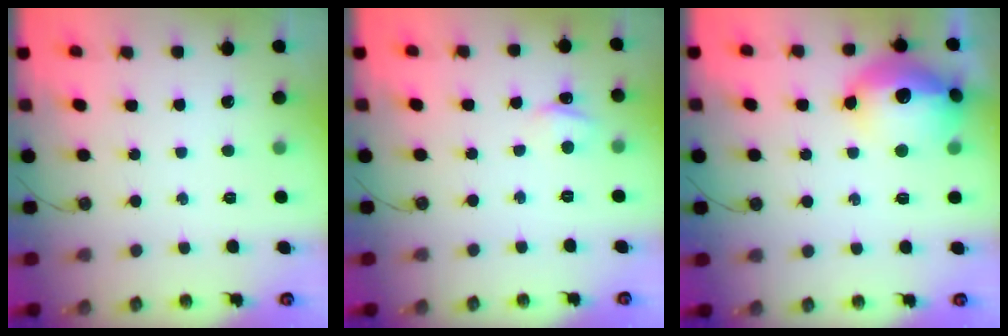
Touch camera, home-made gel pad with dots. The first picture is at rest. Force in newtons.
{"total": 2.9, "press": 2.8, "slide": 0.3}
{"total": 19.2, "press": 19.1, "slide": 1.5}